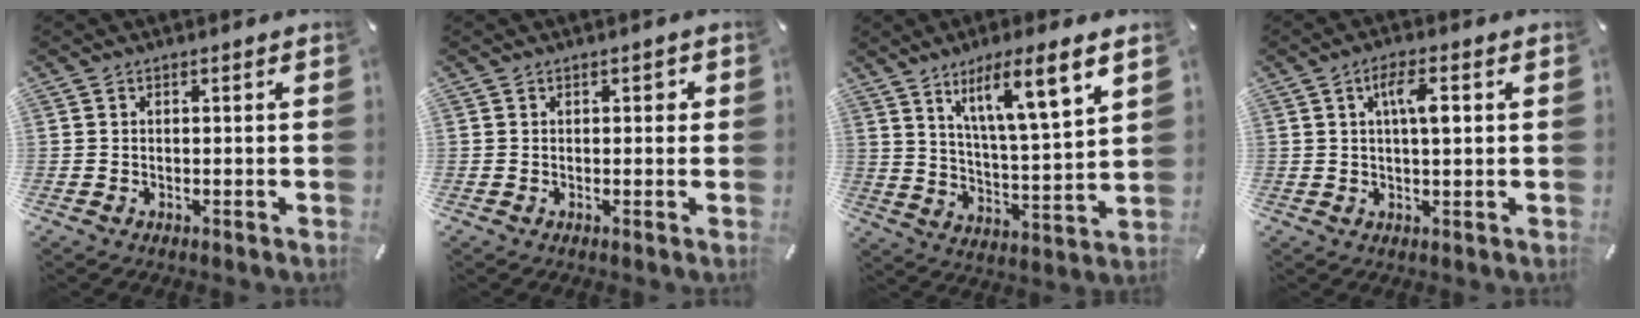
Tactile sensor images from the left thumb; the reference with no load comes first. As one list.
[{"total": 1.0, "force": [0.1, 0.8, 0.6], "torque": [-0.004, 0.004, -0.001]}, {"total": 12.9, "force": [8.6, 2.3, 9.3], "torque": [-0.146, -0.050, 0.138]}, {"total": 6.2, "force": [1.5, 1.7, 5.7], "torque": [-0.107, 0.004, 0.021]}]